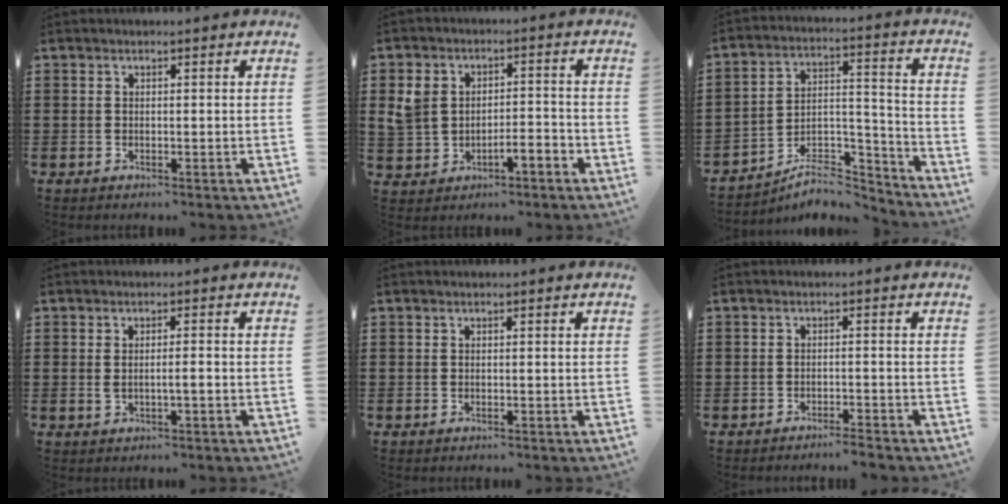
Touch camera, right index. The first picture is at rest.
{"total": 4.8, "force": [-1.3, 3.4, 3.1], "torque": [-0.079, 0.007, -0.029]}
{"total": 7.4, "force": [-6.5, 2.5, 2.4], "torque": [-0.030, 0.021, -0.122]}
{"total": 2.3, "force": [-0.3, 0.3, 2.2], "torque": [-0.041, -0.003, -0.006]}
{"total": 0.0}
{"total": 1.7, "force": [-1.6, -0.2, 0.5], "torque": [-0.009, 0.002, -0.032]}